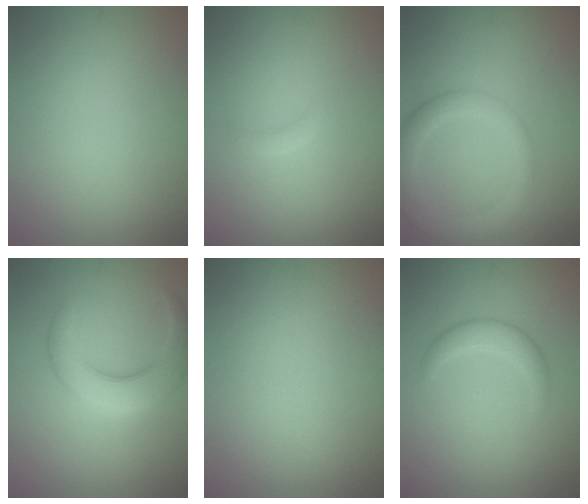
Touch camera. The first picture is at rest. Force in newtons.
{"total": 0.8, "press": 0.7, "slide": 0.2}
{"total": 4.2, "press": 4.2, "slide": 0.2}
{"total": 5.2, "press": 5.2, "slide": 0.1}
{"total": 0.0}
{"total": 2.1, "press": 2.1, "slide": 0.1}